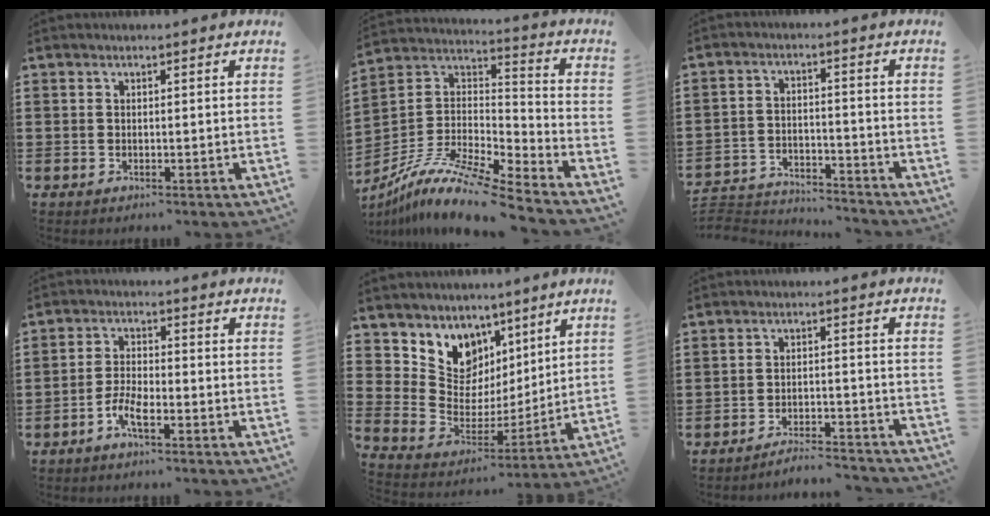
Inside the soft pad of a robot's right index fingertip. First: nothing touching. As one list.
[{"total": 11.1, "force": [-9.1, 1.2, 6.2], "torque": [-0.124, 0.009, -0.182]}, {"total": 3.9, "force": [-3.9, 0.5, 0.3], "torque": [-0.018, 0.003, -0.084]}, {"total": 4.1, "force": [-2.5, 1.1, 3.0], "torque": [-0.073, -0.001, -0.054]}, {"total": 8.1, "force": [5.5, 5.9, 0.3], "torque": [-0.052, -0.070, 0.100]}, {"total": 4.0, "force": [-4.0, 0.0, 0.6], "torque": [-0.015, 0.001, -0.084]}]